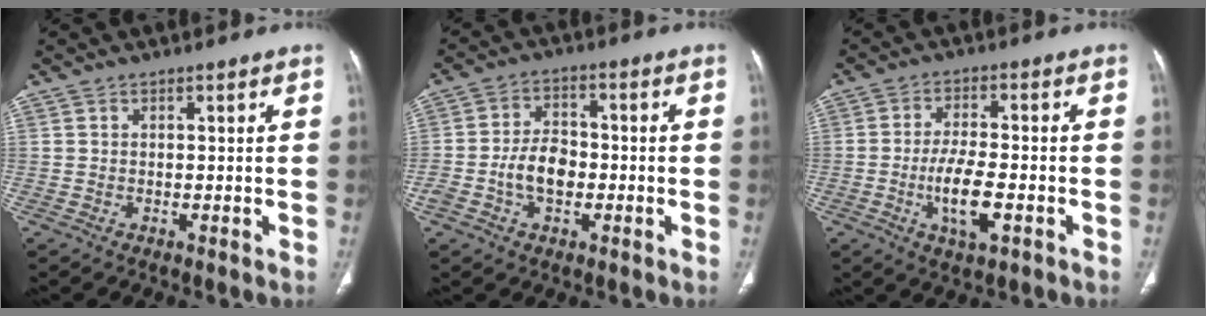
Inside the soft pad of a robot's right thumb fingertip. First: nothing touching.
{"total": 7.3, "force": [-1.8, 4.9, 5.2], "torque": [-0.085, 0.021, -0.037]}
{"total": 8.1, "force": [-2.6, 3.0, 7.0], "torque": [-0.130, 0.007, -0.045]}